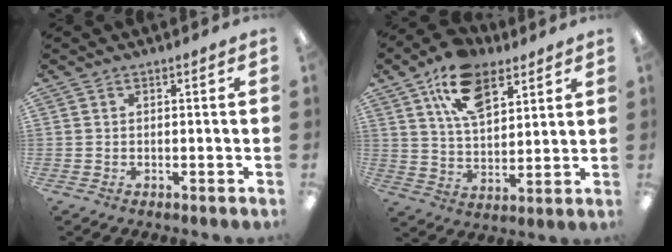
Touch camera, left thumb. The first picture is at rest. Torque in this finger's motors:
{"motor_torque": [0.17, 0.19, 0.07, -0.31, 0.10]}